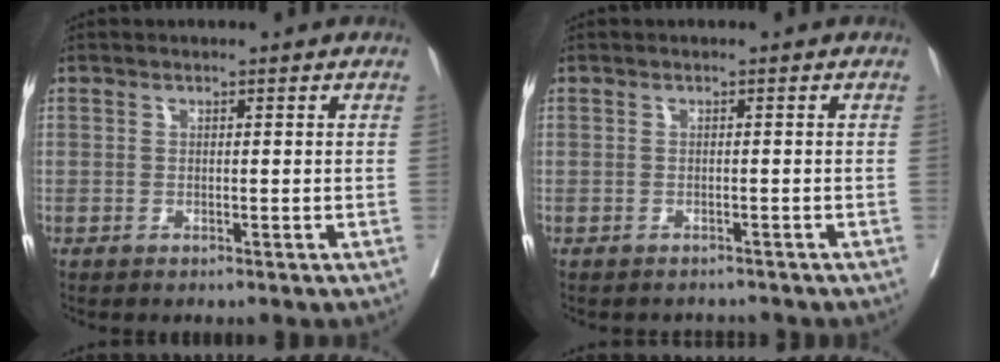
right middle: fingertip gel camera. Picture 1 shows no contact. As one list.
[{"total": 2.3, "force": [-2.2, 0.6, -0.1], "torque": [0.001, -0.003, -0.031]}]